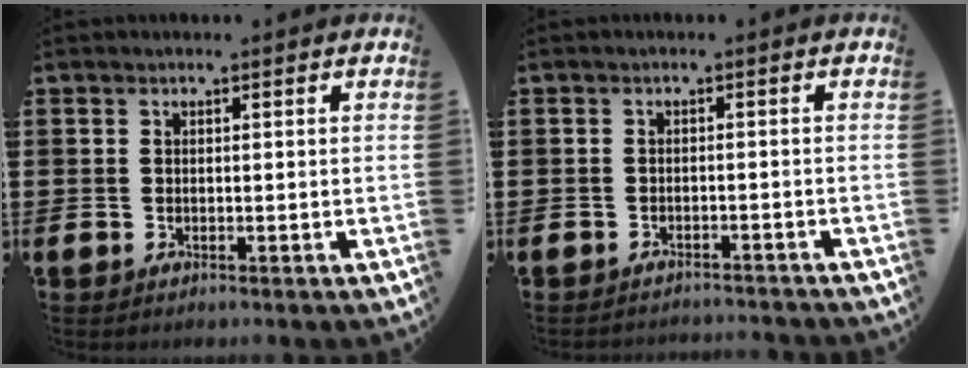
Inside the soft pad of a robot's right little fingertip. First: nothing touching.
{"total": 0.9, "force": [-0.9, -0.1, -0.1], "torque": [-0.001, 0.005, -0.018]}